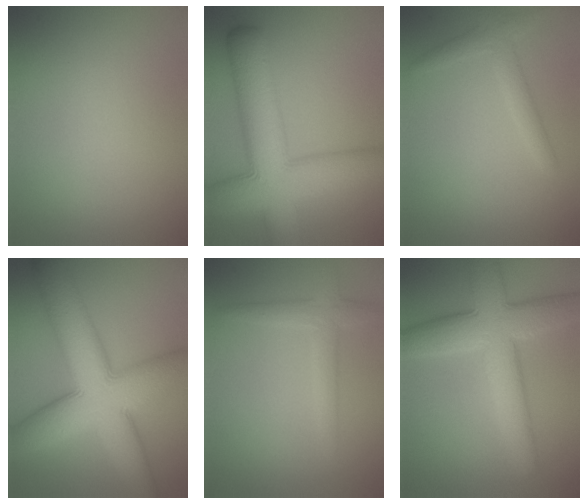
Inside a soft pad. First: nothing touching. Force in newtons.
{"total": 11.2, "press": 11.2, "slide": 0.4}
{"total": 2.3, "press": 2.3, "slide": 0.1}
{"total": 12.8, "press": 12.8, "slide": 0.5}
{"total": 2.5, "press": 2.5, "slide": 0.1}
{"total": 8.5, "press": 8.5, "slide": 0.4}